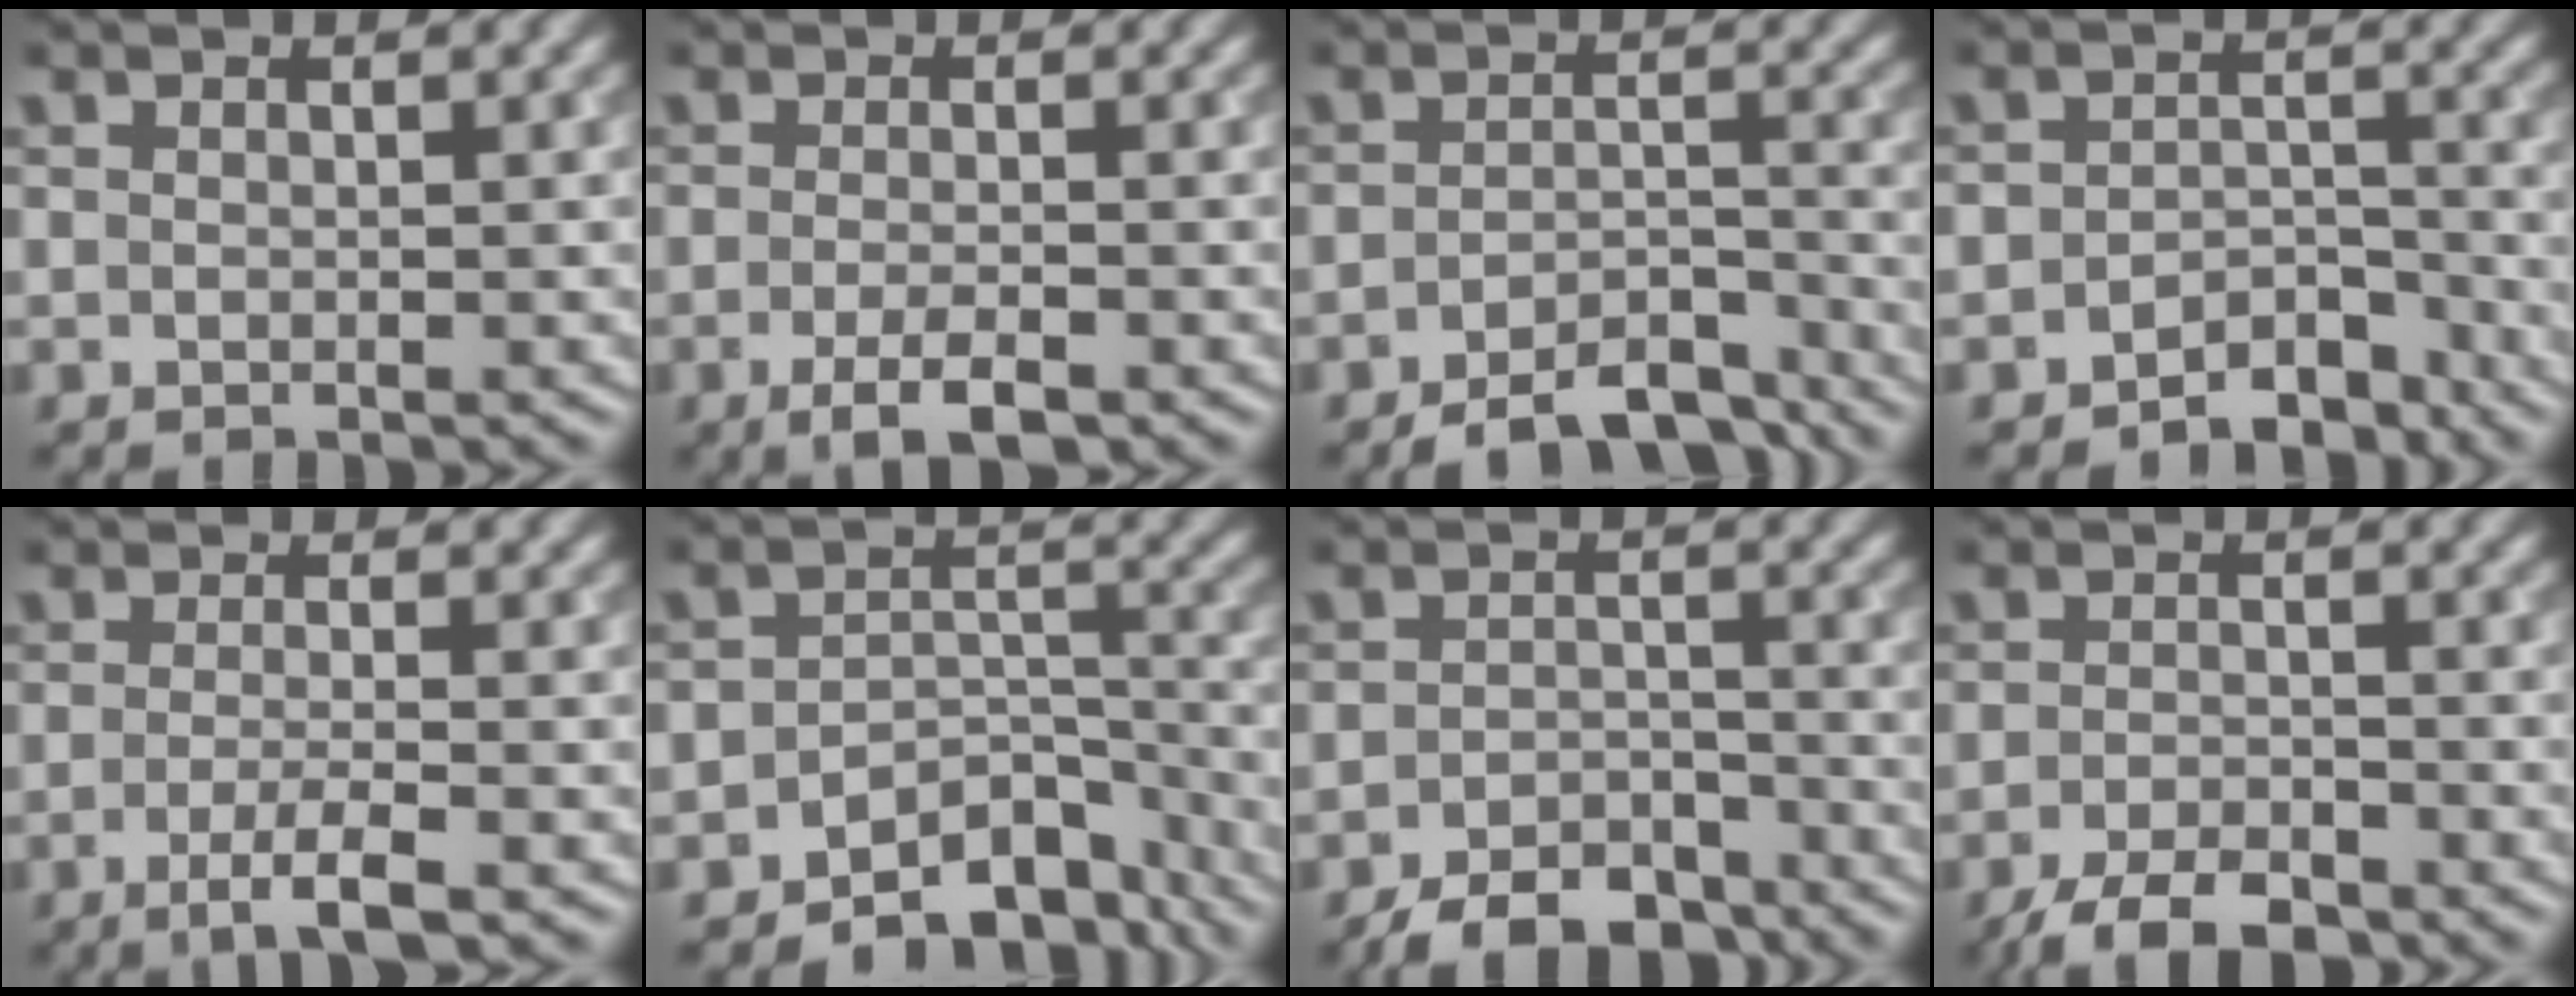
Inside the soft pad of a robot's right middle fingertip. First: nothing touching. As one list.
[{"total": 2.9, "force": [-1.5, 0.7, 2.3], "torque": [-0.042, -0.003, -0.028]}, {"total": 6.3, "force": [-5.1, 2.1, 3.0], "torque": [-0.042, -0.005, -0.073]}, {"total": 4.0, "force": [-3.4, 1.7, 1.2], "torque": [-0.003, 0.004, -0.054]}, {"total": 3.3, "force": [-1.4, 0.7, 2.9], "torque": [-0.047, -0.001, -0.031]}, {"total": 7.0, "force": [-5.3, 3.4, 2.9], "torque": [-0.022, -0.008, -0.081]}, {"total": 6.5, "force": [-5.3, 2.5, 2.8], "torque": [-0.038, -0.010, -0.085]}, {"total": 4.8, "force": [-3.7, 1.5, 2.5], "torque": [-0.038, -0.004, -0.068]}]